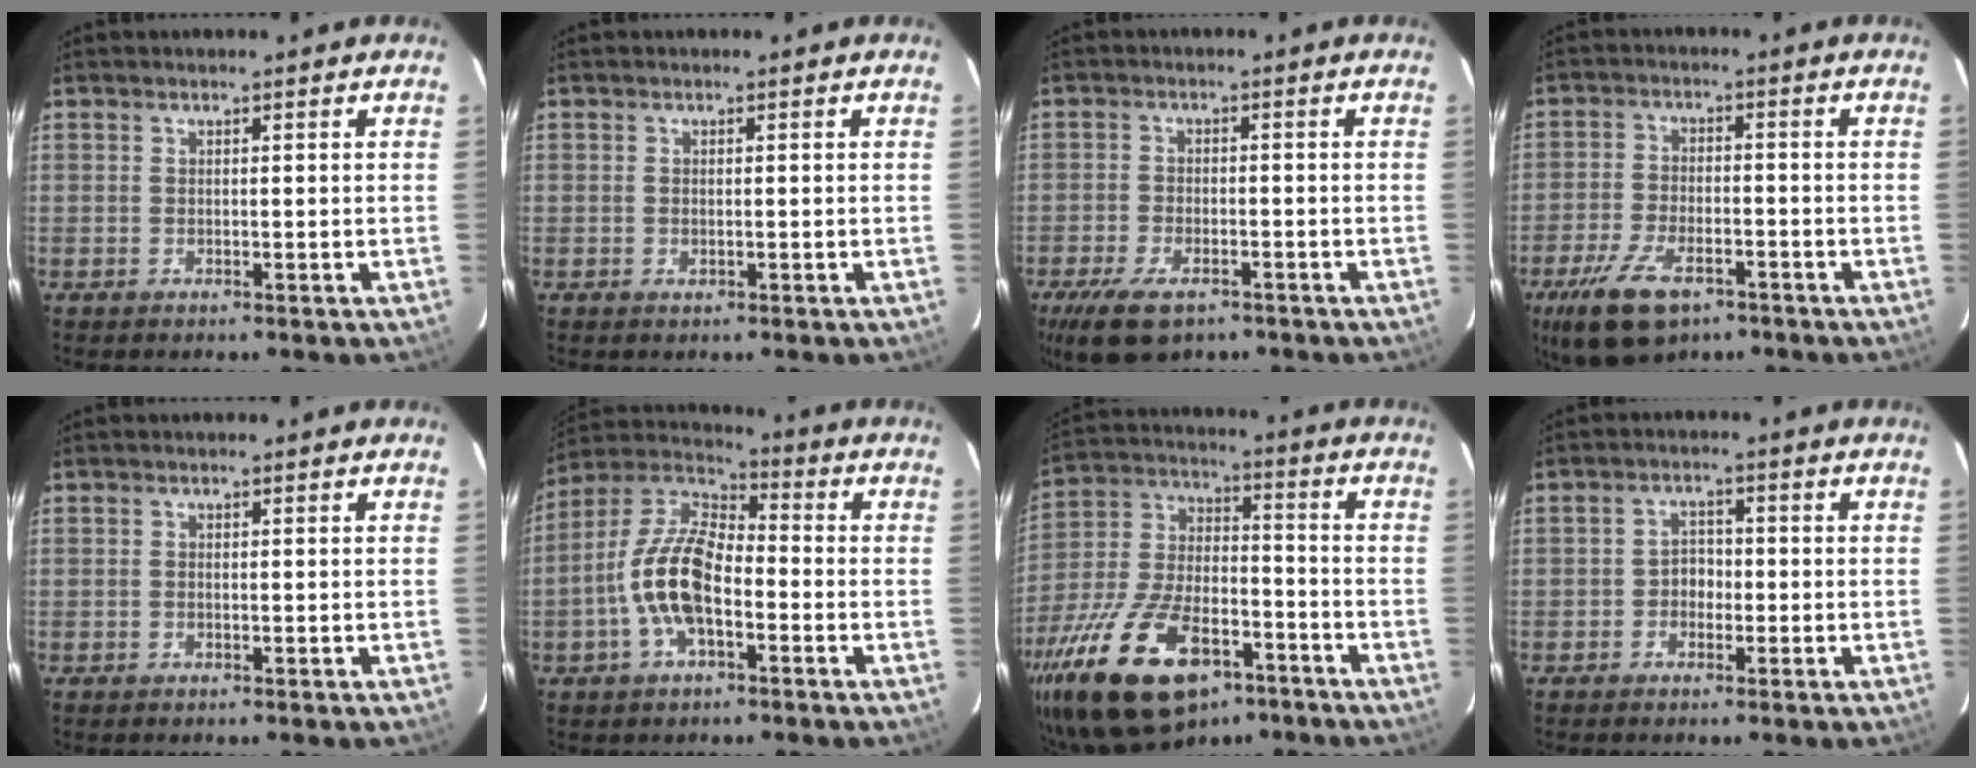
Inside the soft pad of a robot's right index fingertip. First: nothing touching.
{"total": 0.7, "force": [0.0, 0.4, 0.5], "torque": [-0.008, 0.000, 0.000]}
{"total": 10.4, "force": [-6.8, 5.0, 6.1], "torque": [-0.147, -0.025, -0.118]}
{"total": 12.2, "force": [-7.5, 5.8, 7.6], "torque": [-0.178, -0.021, -0.134]}
{"total": 0.0}
{"total": 13.3, "force": [-3.8, 6.1, 11.2], "torque": [-0.235, 0.010, -0.076]}
{"total": 24.8, "force": [-14.7, 12.3, 15.8], "torque": [-0.326, -0.018, -0.242]}
{"total": 2.8, "force": [-1.2, 2.3, 1.1], "torque": [-0.018, 0.010, -0.022]}